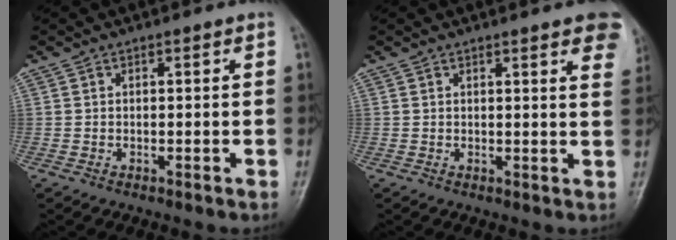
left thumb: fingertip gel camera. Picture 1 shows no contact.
{"total": 9.1, "force": [5.8, 2.0, 6.7], "torque": [-0.057, -0.013, 0.056]}